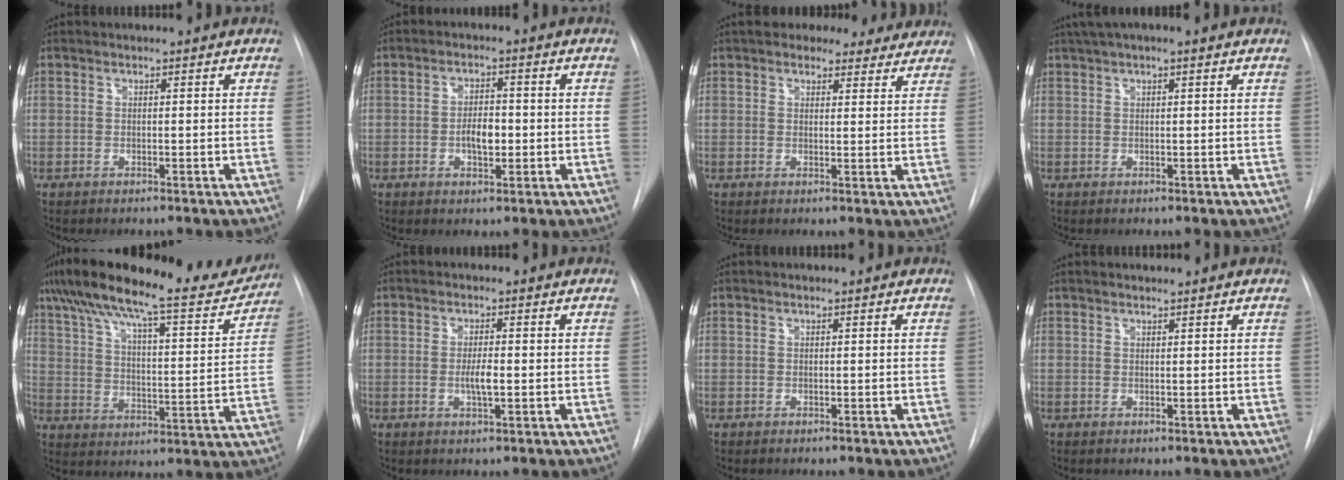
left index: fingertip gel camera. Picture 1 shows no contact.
{"total": 3.9, "force": [-0.7, 1.8, 3.4], "torque": [-0.056, 0.003, -0.010]}
{"total": 10.4, "force": [9.1, 4.3, 2.3], "torque": [0.000, 0.017, 0.100]}
{"total": 4.7, "force": [3.3, 0.5, 3.4], "torque": [-0.060, 0.036, 0.055]}
{"total": 22.1, "force": [18.7, 3.4, 11.1], "torque": [-0.184, 0.010, 0.269]}
{"total": 2.7, "force": [-0.4, 0.5, 2.7], "torque": [-0.052, -0.002, -0.006]}
{"total": 0.0}
{"total": 1.0, "force": [0.9, 0.0, 0.2], "torque": [-0.006, 0.009, 0.019]}